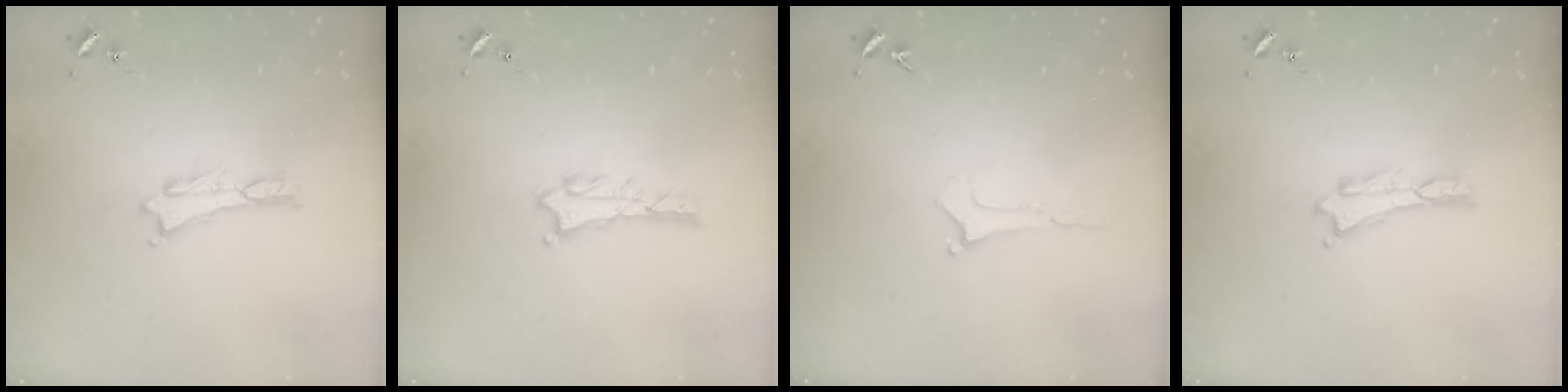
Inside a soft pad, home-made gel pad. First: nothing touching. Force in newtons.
{"total": 1.0, "press": 1.0, "slide": 0.1}
{"total": 0.0}
{"total": 0.0}